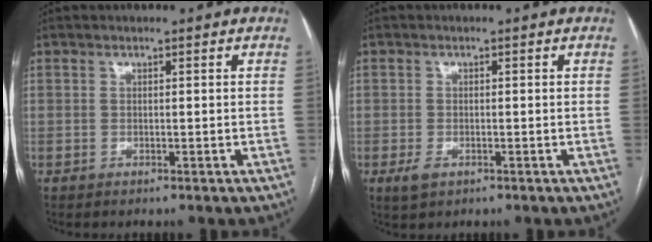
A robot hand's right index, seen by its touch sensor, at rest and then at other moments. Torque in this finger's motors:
{"motor_torque": [-0.04, -0.07, -0.26, -0.12]}